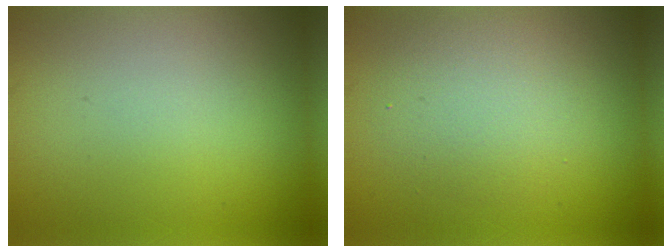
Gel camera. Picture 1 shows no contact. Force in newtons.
{"total": 3.8, "press": 3.8, "slide": 0.2}